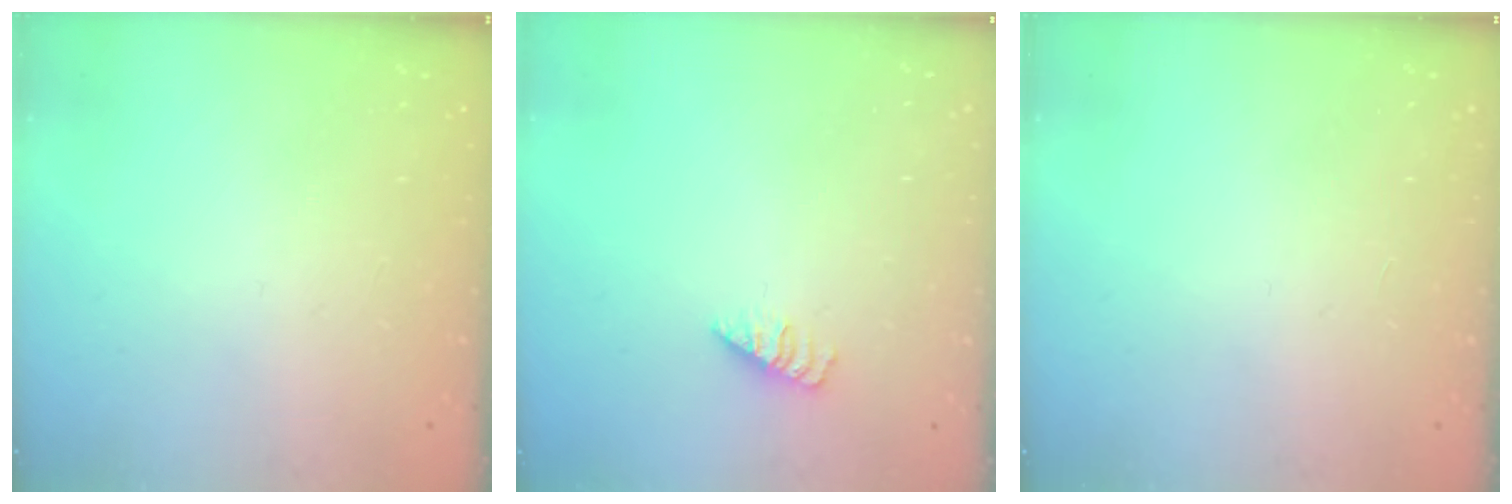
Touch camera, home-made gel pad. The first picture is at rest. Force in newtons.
{"total": 1.2, "press": 1.1, "slide": 0.2}
{"total": 0.0}